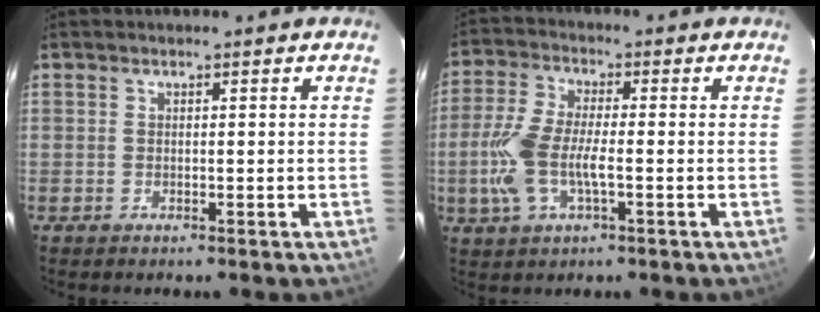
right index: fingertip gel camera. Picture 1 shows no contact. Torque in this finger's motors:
{"motor_torque": [1.16, -0.59, 0.84, 0.21]}